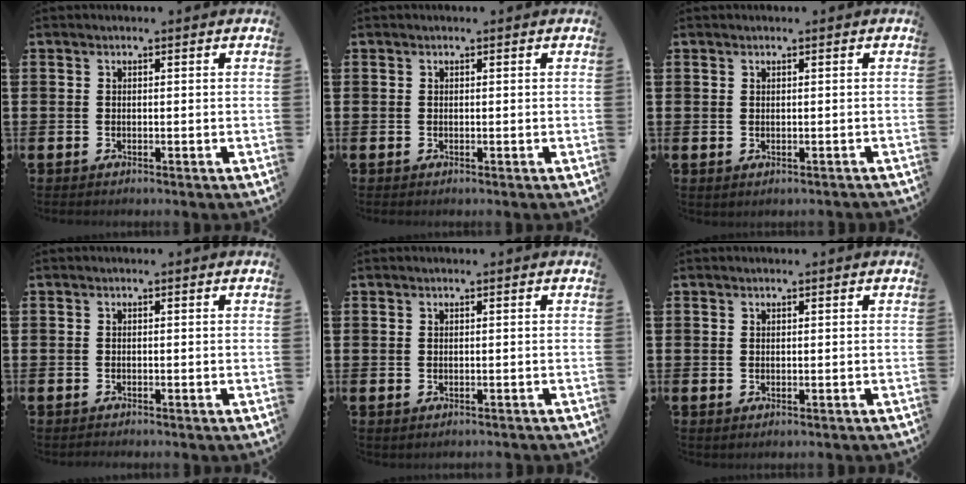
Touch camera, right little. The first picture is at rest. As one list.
[{"total": 0.0}, {"total": 0.0}, {"total": 0.6, "force": [-0.6, 0.0, 0.0], "torque": [-0.002, -0.002, -0.013]}, {"total": 0.0}, {"total": 0.0}]